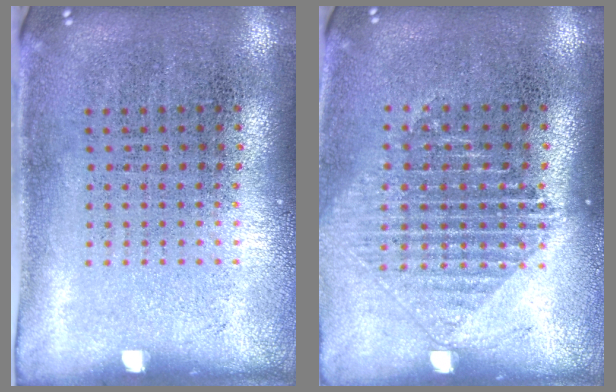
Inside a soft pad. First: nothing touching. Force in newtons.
{"total": 1.2, "press": 1.2, "slide": 0.5}